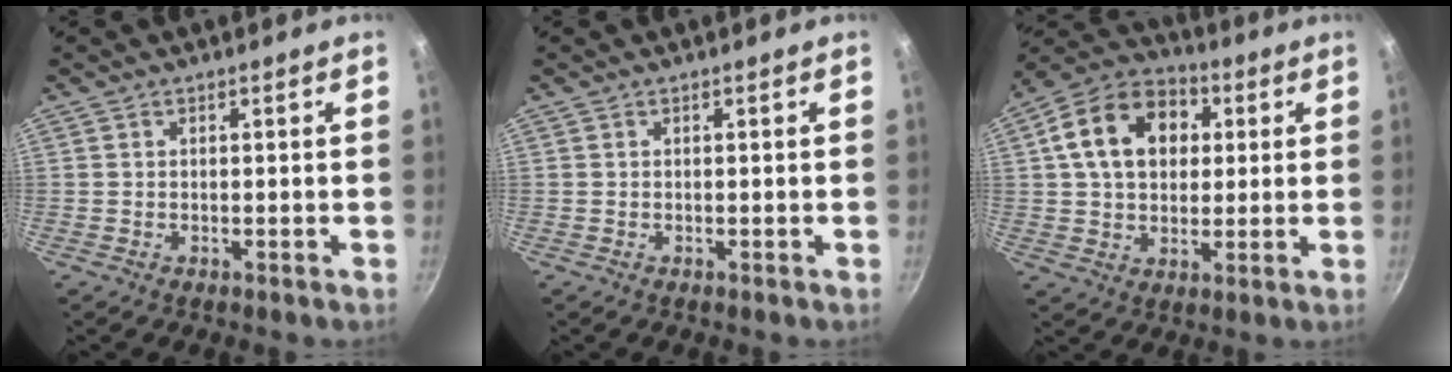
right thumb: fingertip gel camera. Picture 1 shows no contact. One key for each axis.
{"total": 0.0}
{"total": 16.4, "fx": 3.8, "fy": 12.0, "fz": 10.4, "tx": -0.152, "ty": 0.023, "tz": 0.049}